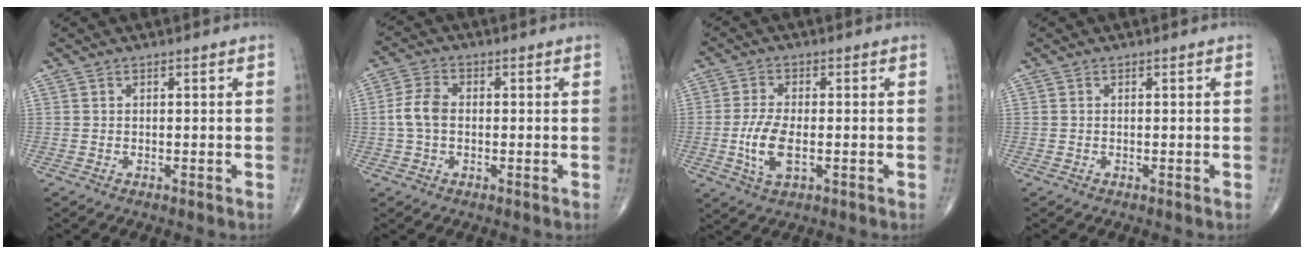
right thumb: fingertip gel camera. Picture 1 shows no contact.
{"total": 5.2, "force": [-0.3, 3.4, 3.9], "torque": [-0.086, 0.015, -0.012]}
{"total": 7.0, "force": [-1.3, 3.2, 6.1], "torque": [-0.133, -0.002, -0.023]}
{"total": 0.0}